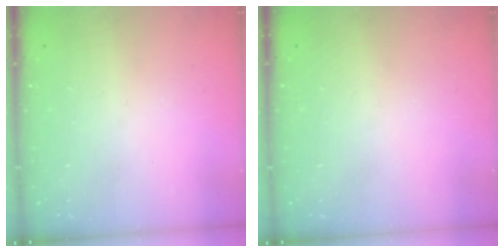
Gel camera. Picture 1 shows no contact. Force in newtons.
{"total": 0.0}